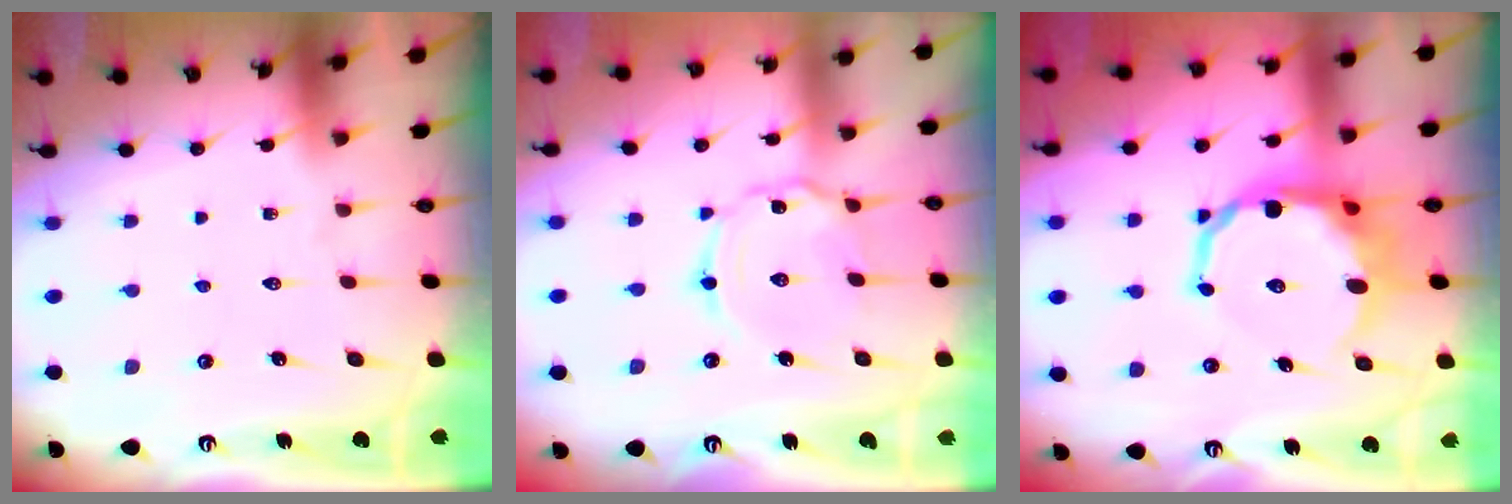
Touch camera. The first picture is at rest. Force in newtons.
{"total": 5.7, "press": 5.7, "slide": 0.5}
{"total": 12.7, "press": 12.3, "slide": 3.1}